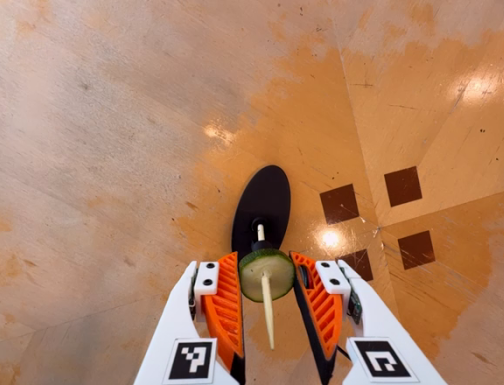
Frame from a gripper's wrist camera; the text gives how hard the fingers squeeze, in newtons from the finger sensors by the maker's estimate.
{"total": 9.3, "left": 9.2, "right": 9.4}